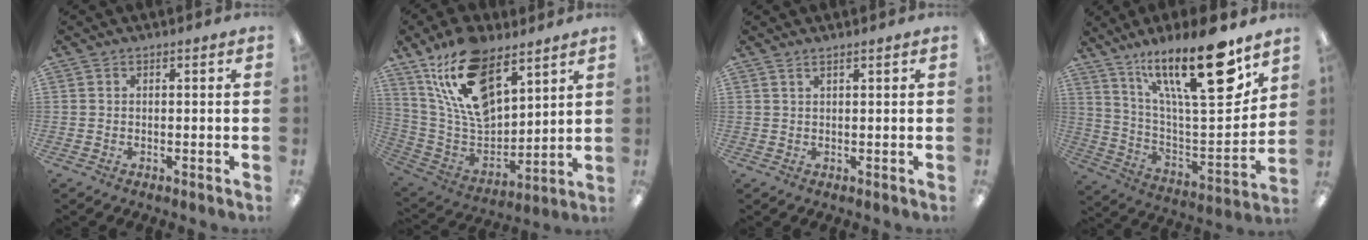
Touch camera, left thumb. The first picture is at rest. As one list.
[{"total": 19.5, "force": [12.4, 9.6, 11.5], "torque": [-0.235, -0.060, 0.224]}, {"total": 1.3, "force": [1.0, 0.1, 0.8], "torque": [-0.017, 0.001, 0.018]}, {"total": 24.3, "force": [16.0, 6.4, 17.1], "torque": [-0.267, -0.105, 0.260]}]